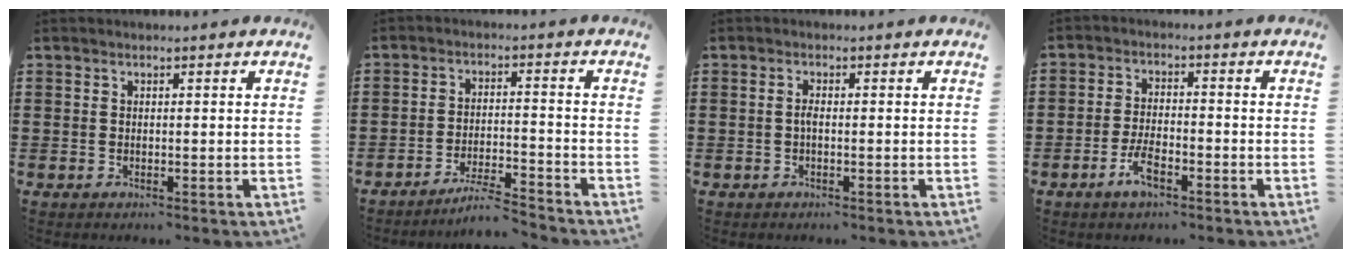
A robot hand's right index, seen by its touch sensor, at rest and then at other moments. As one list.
[{"total": 5.3, "force": [-5.0, -0.1, 1.9], "torque": [-0.047, -0.012, -0.100]}, {"total": 1.3, "force": [-0.4, 0.2, 1.2], "torque": [-0.033, -0.003, -0.009]}, {"total": 4.2, "force": [-2.4, 1.7, 3.0], "torque": [-0.063, 0.003, -0.048]}]